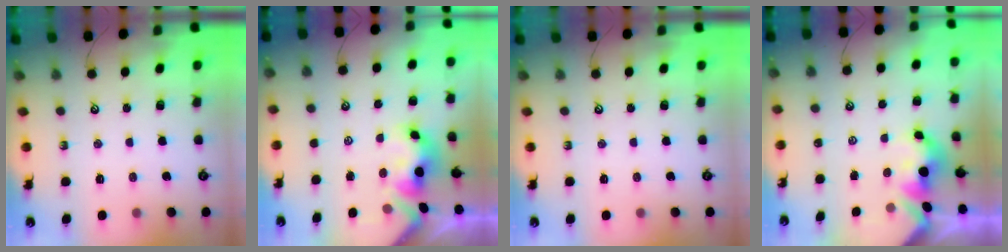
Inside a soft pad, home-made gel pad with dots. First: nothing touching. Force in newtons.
{"total": 6.0, "press": 6.0, "slide": 1.1}
{"total": 0.0}
{"total": 3.8, "press": 3.7, "slide": 0.5}